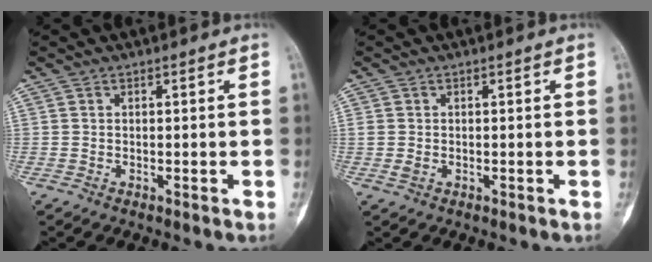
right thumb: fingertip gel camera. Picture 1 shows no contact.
{"total": 1.3, "force": [-0.1, 1.0, 0.8], "torque": [-0.018, 0.000, 0.001]}